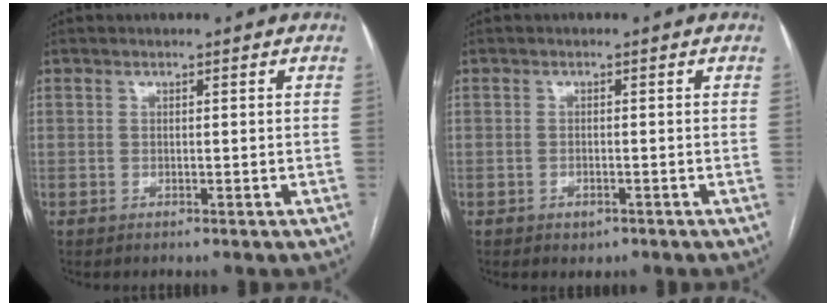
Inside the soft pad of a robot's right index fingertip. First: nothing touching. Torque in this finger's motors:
{"motor_torque": [0.32, -0.08, 0.01, 0.01]}